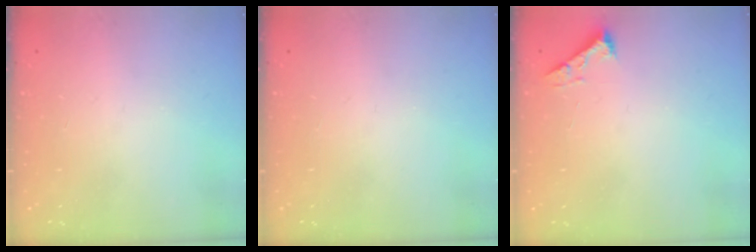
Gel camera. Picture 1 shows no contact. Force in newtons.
{"total": 0.0}
{"total": 2.5, "press": 2.5, "slide": 0.3}